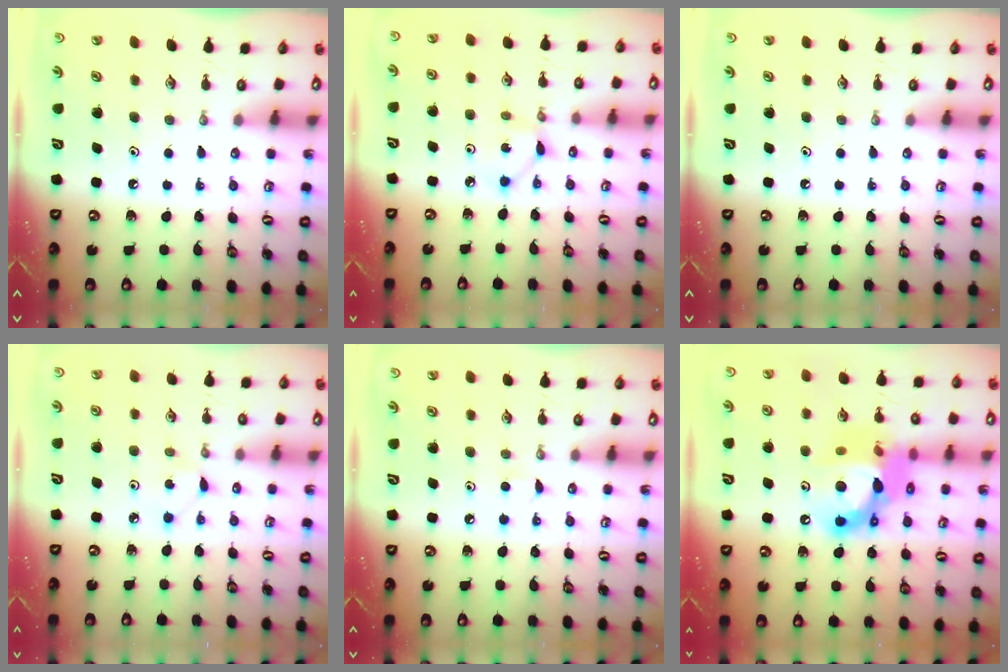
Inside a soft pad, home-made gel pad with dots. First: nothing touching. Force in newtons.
{"total": 1.7, "press": 1.7, "slide": 0.1}
{"total": 0.0}
{"total": 3.0, "press": 3.0, "slide": 0.3}
{"total": 2.8, "press": 2.8, "slide": 0.3}
{"total": 18.9, "press": 18.8, "slide": 1.2}